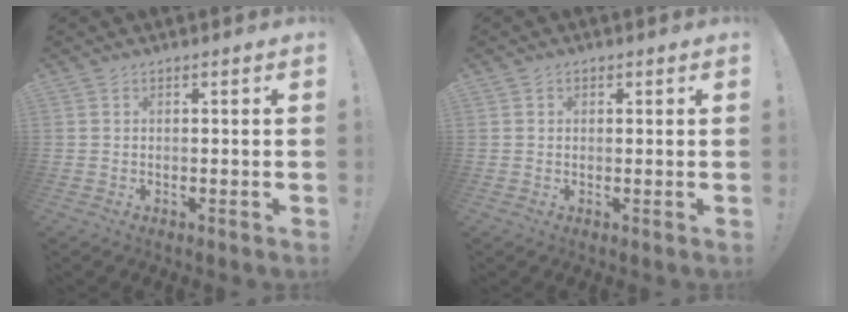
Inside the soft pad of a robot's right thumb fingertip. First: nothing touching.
{"total": 0.7, "force": [0.1, 0.7, 0.1], "torque": [0.004, -0.001, 0.001]}